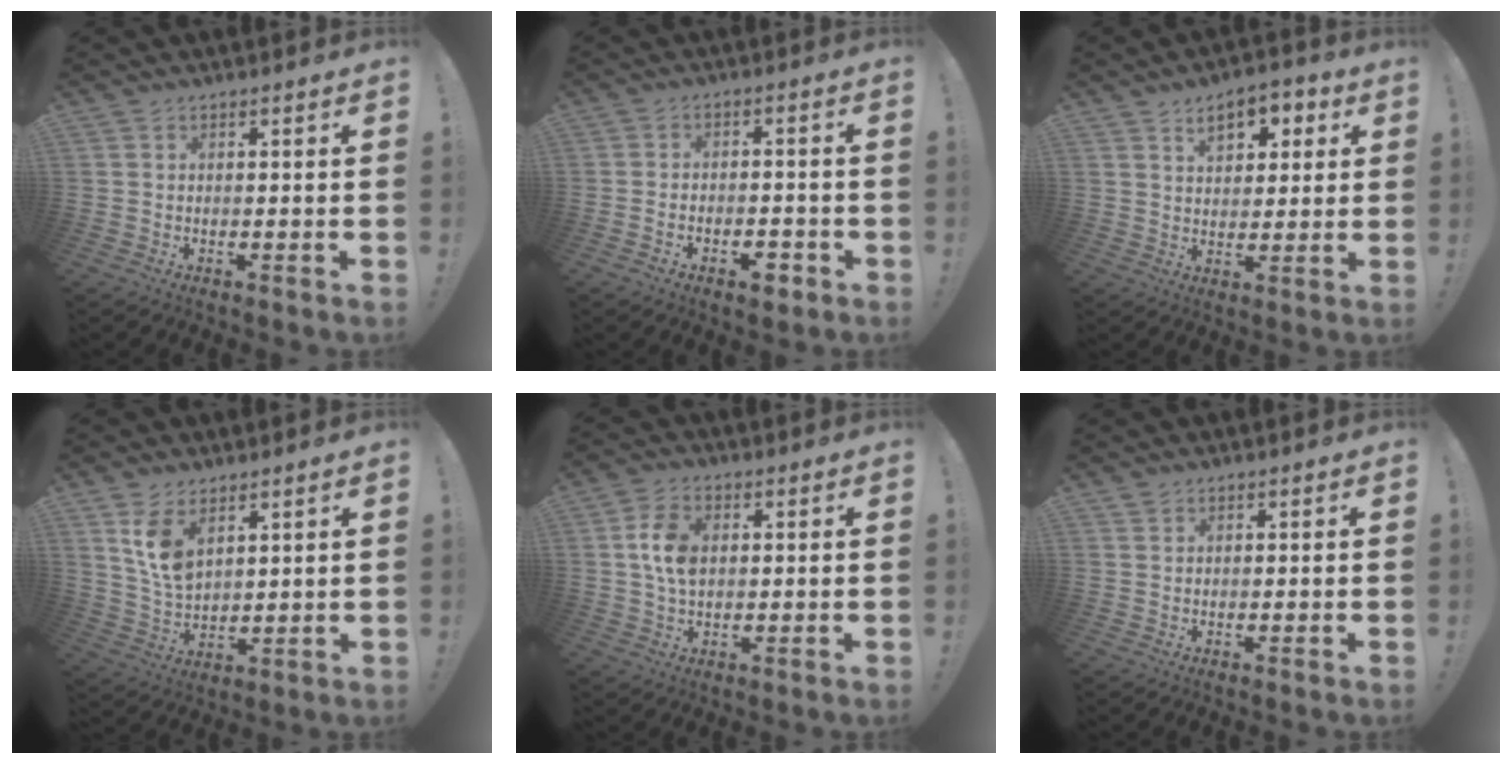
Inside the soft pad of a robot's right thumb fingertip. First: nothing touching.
{"total": 5.1, "force": [-3.3, 2.3, 3.1], "torque": [-0.038, 0.020, -0.054]}
{"total": 9.0, "force": [4.5, 5.3, 5.7], "torque": [-0.080, -0.009, 0.079]}
{"total": 9.2, "force": [5.2, 5.4, 5.3], "torque": [-0.100, -0.024, 0.100]}
{"total": 8.8, "force": [1.4, 6.1, 6.2], "torque": [-0.120, 0.008, 0.028]}
{"total": 0.9, "force": [0.8, 0.5, 0.0], "torque": [0.004, -0.003, 0.015]}